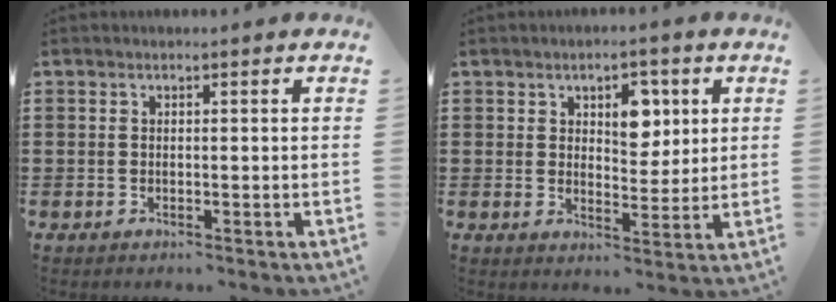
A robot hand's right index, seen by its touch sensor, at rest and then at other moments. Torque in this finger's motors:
{"motor_torque": [0.10, 0.06, 0.12, 0.03]}